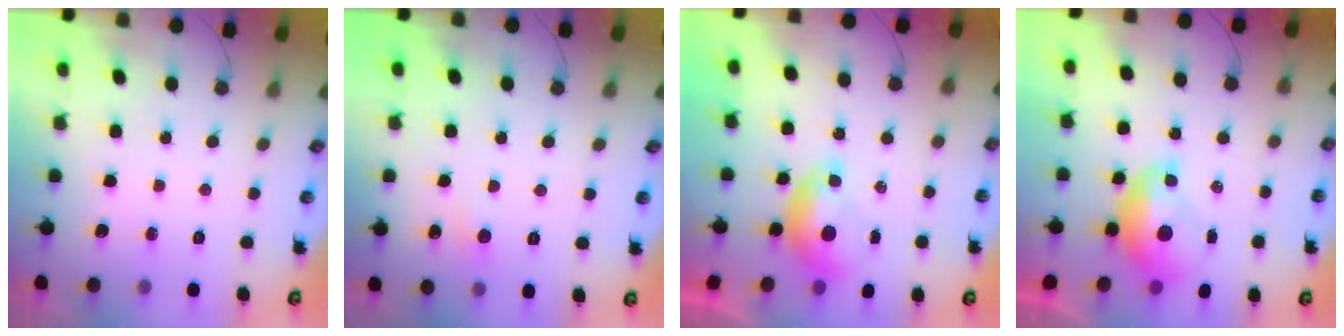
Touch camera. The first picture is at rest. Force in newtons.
{"total": 1.6, "press": 1.5, "slide": 0.5}
{"total": 0.0}
{"total": 2.0, "press": 2.0, "slide": 0.2}